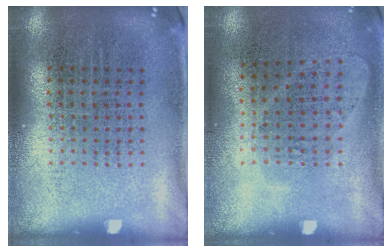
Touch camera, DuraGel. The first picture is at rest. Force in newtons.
{"total": 0.9, "press": 0.8, "slide": 0.4}